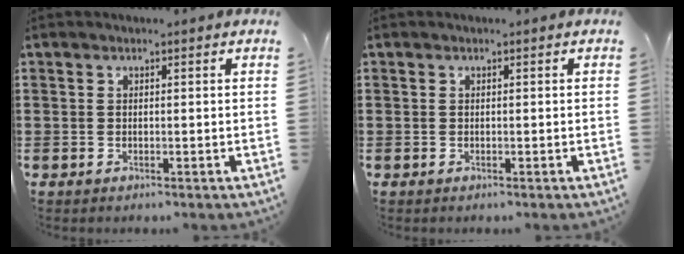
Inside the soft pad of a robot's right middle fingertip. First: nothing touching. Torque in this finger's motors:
{"motor_torque": [0.18, 0.03, 0.00, -0.01]}